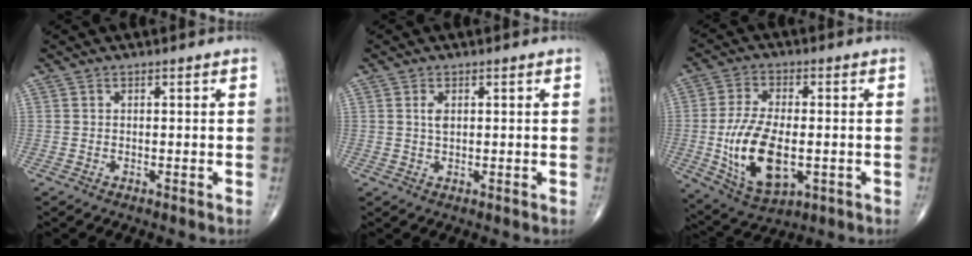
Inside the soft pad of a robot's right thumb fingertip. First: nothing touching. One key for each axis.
{"total": 1.8, "fx": 0.5, "fy": 1.0, "fz": 1.4, "tx": -0.027, "ty": -0.001, "tz": 0.009}
{"total": 15.1, "fx": -2.4, "fy": 7.7, "fz": 12.8, "tx": -0.242, "ty": -0.005, "tz": -0.030}